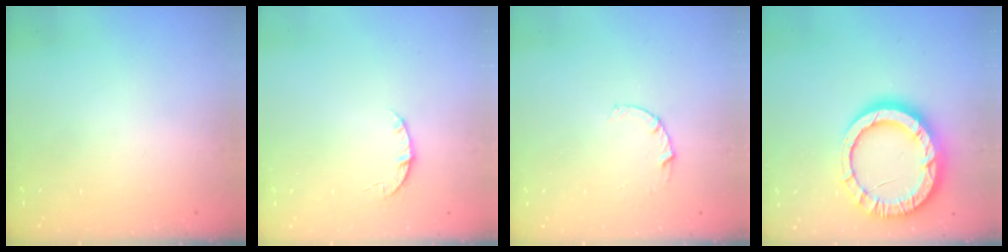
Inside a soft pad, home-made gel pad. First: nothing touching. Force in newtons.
{"total": 3.5, "press": 3.4, "slide": 0.4}
{"total": 3.2, "press": 3.2, "slide": 0.4}
{"total": 17.2, "press": 17.1, "slide": 1.5}